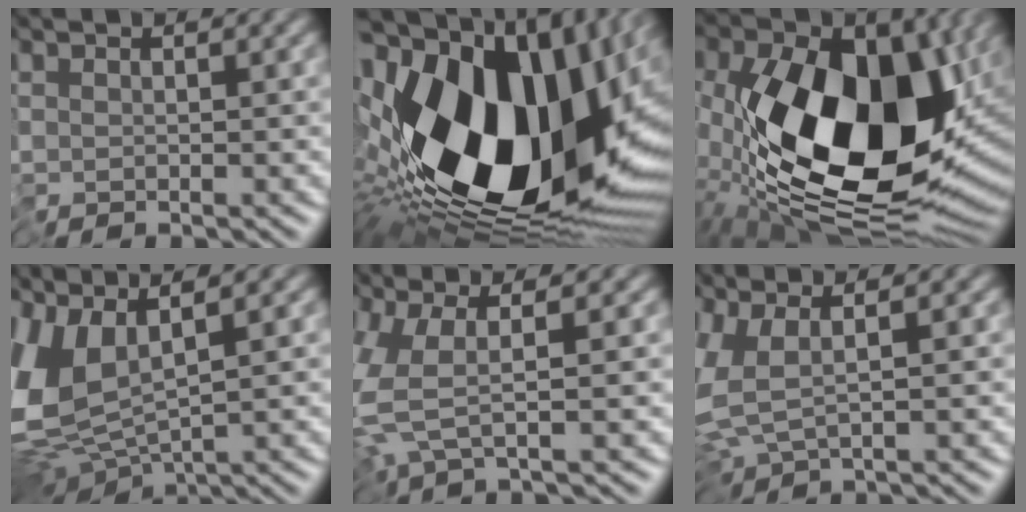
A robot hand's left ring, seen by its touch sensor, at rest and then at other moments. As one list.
[{"total": 21.6, "force": [-1.4, 13.5, 16.8], "torque": [-0.348, -0.067, 0.004]}, {"total": 18.7, "force": [0.4, 12.2, 14.2], "torque": [-0.270, -0.060, 0.014]}, {"total": 9.1, "force": [0.7, 5.0, 7.6], "torque": [-0.202, -0.012, 0.021]}, {"total": 4.9, "force": [-1.3, 1.7, 4.5], "torque": [-0.117, -0.004, -0.030]}, {"total": 4.8, "force": [-0.1, 2.0, 4.4], "torque": [-0.110, -0.009, 0.003]}]